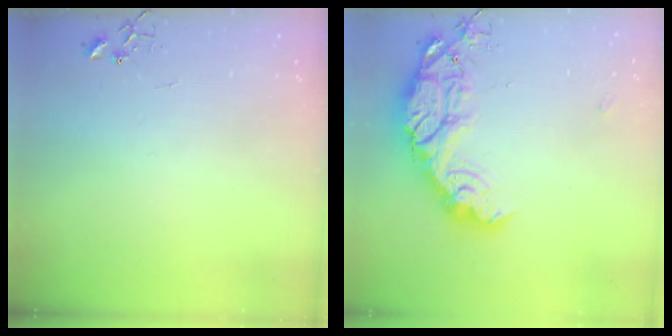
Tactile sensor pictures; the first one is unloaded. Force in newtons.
{"total": 19.2, "press": 19.1, "slide": 1.5}